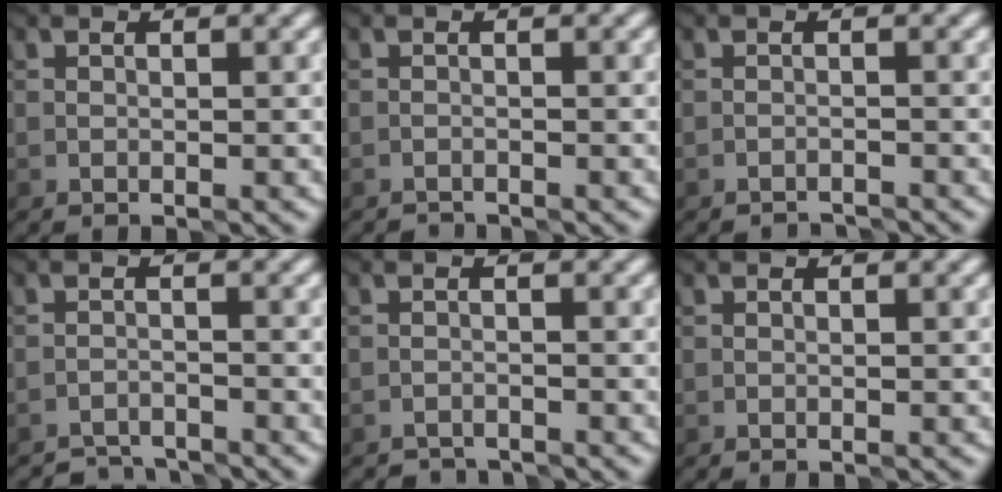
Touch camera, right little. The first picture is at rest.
{"total": 1.3, "force": [-1.3, 0.0, -0.1], "torque": [0.003, -0.003, -0.029]}
{"total": 2.1, "force": [-2.1, 0.1, 0.1], "torque": [0.000, -0.007, -0.040]}
{"total": 3.6, "force": [-3.5, 0.6, 0.3], "torque": [-0.002, -0.006, -0.067]}
{"total": 2.3, "force": [-2.2, 0.4, 0.0], "torque": [0.004, -0.006, -0.046]}
{"total": 0.0}